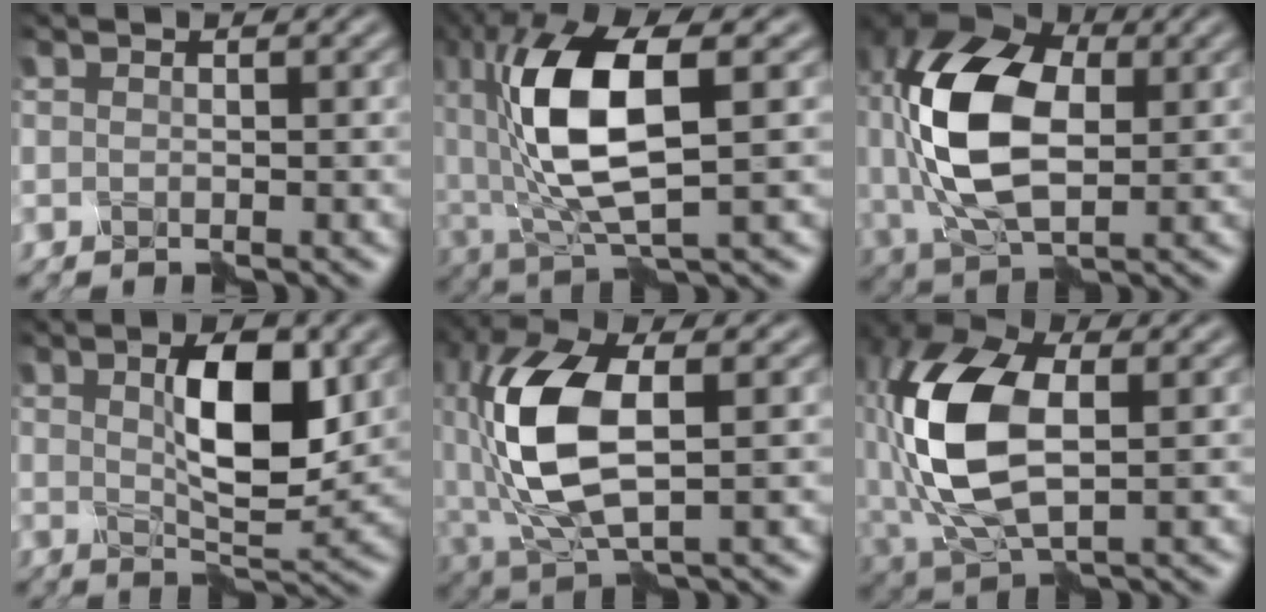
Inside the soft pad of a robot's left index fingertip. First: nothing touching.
{"total": 10.3, "force": [0.6, 4.1, 9.5], "torque": [-0.201, 0.004, 0.018]}
{"total": 12.2, "force": [1.0, 7.3, 9.8], "torque": [-0.221, 0.014, 0.019]}
{"total": 6.4, "force": [1.3, 2.2, 5.9], "torque": [-0.097, 0.002, 0.026]}
{"total": 10.3, "force": [-0.4, 5.1, 9.0], "torque": [-0.213, 0.006, -0.004]}
{"total": 12.0, "force": [-0.1, 6.8, 9.8], "torque": [-0.236, 0.013, -0.005]}